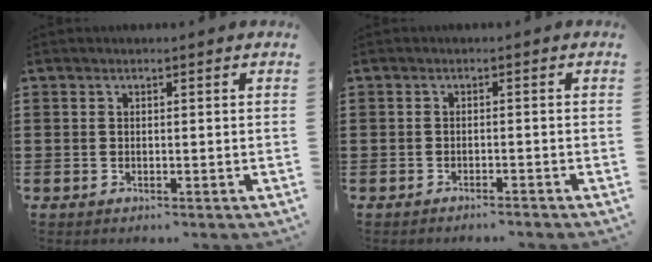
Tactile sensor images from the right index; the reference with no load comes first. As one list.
[{"total": 1.1, "force": [-1.1, -0.1, 0.1], "torque": [-0.005, 0.003, -0.022]}]